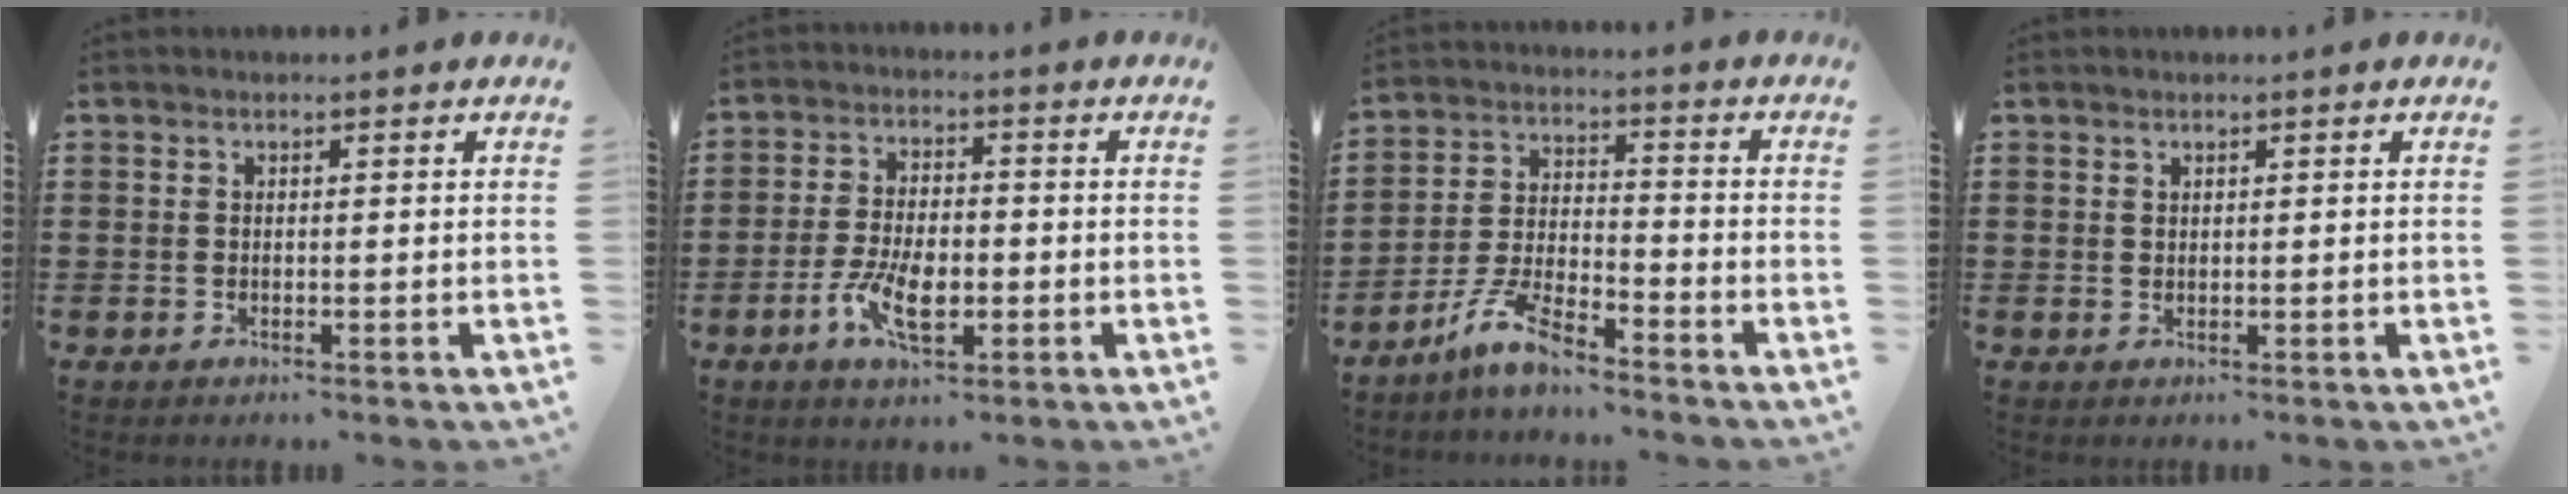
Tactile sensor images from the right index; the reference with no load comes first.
{"total": 7.4, "force": [-2.5, 3.4, 6.1], "torque": [-0.136, -0.005, -0.049]}
{"total": 7.2, "force": [-5.9, 1.2, 3.9], "torque": [-0.105, -0.006, -0.119]}
{"total": 0.7, "force": [0.5, 0.4, 0.1], "torque": [-0.004, 0.001, 0.010]}